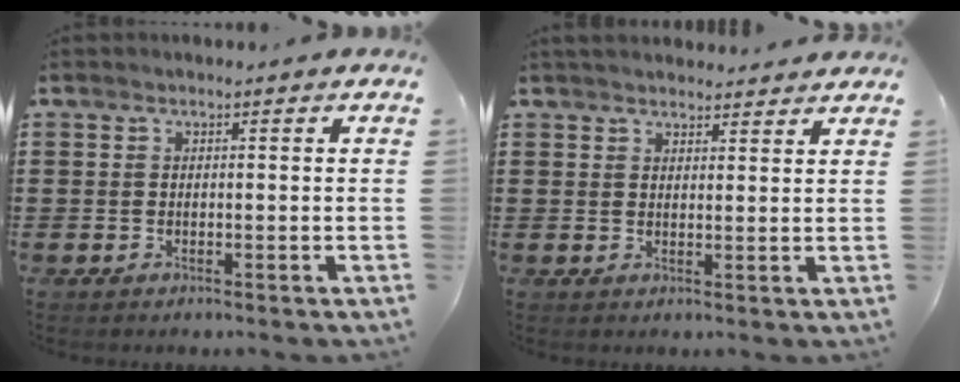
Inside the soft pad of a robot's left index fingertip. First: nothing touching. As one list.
[{"total": 2.5, "force": [2.4, 0.5, 0.3], "torque": [-0.012, 0.000, 0.047]}]